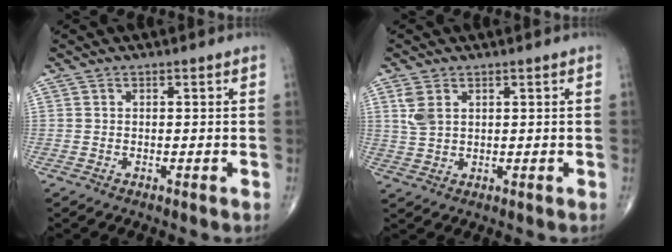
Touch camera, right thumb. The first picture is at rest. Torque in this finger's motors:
{"motor_torque": [-0.01, 1.34, 0.40, 0.09, 0.01]}